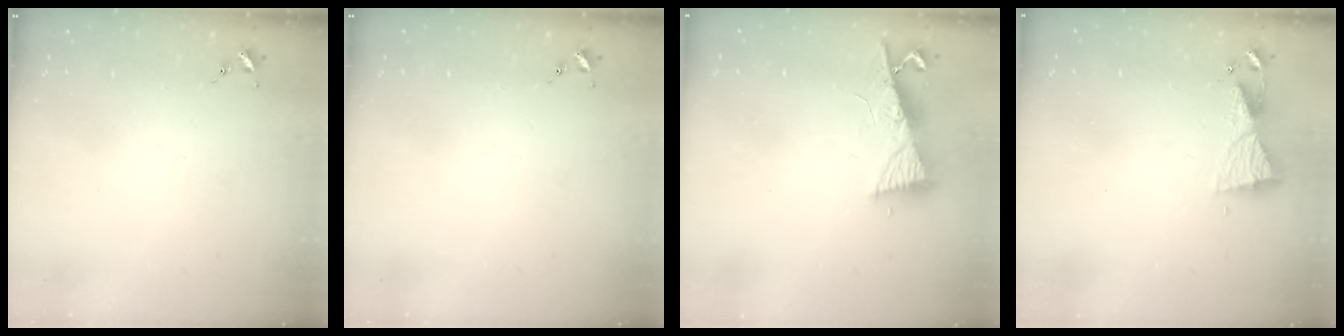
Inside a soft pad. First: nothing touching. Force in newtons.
{"total": 0.0}
{"total": 9.0, "press": 8.9, "slide": 1.2}
{"total": 5.9, "press": 5.9, "slide": 0.6}